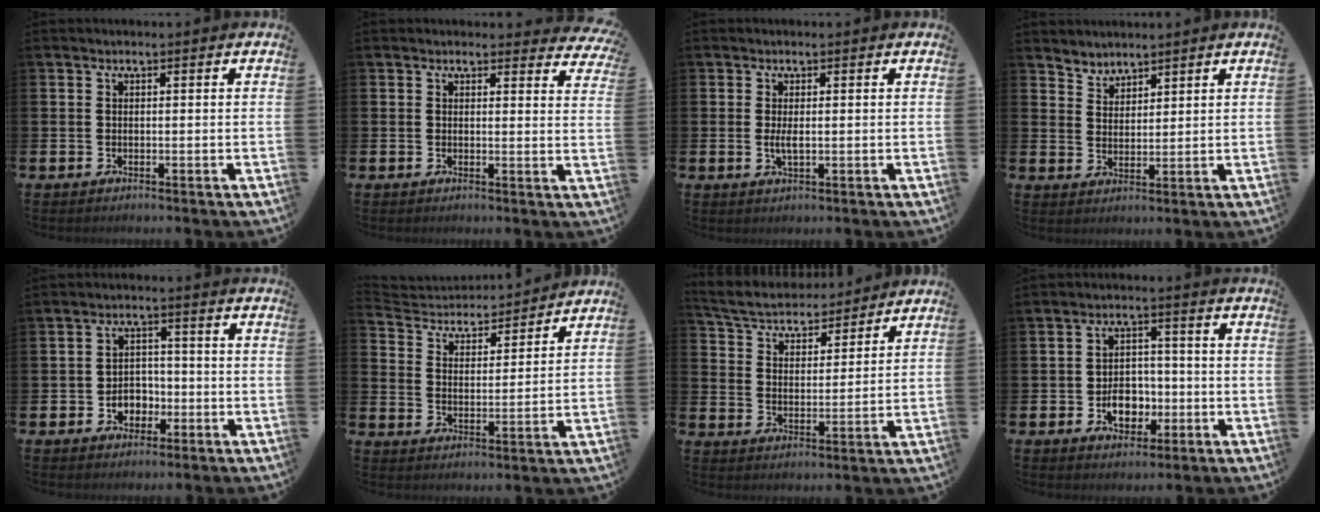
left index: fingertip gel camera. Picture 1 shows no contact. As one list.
[{"total": 2.2, "force": [2.1, 0.7, -0.1], "torque": [0.013, -0.014, 0.033]}, {"total": 2.0, "force": [0.1, 0.7, 1.8], "torque": [-0.026, -0.003, 0.000]}, {"total": 3.3, "force": [3.2, 0.7, -0.6], "torque": [-0.005, -0.012, 0.061]}, {"total": 3.5, "force": [-1.5, 2.8, 1.4], "torque": [-0.024, 0.001, -0.035]}, {"total": 4.3, "force": [4.1, 1.3, 0.4], "torque": [-0.037, -0.038, 0.064]}, {"total": 5.1, "force": [4.9, 1.2, 0.6], "torque": [-0.043, -0.036, 0.081]}, {"total": 5.0, "force": [-1.6, 3.7, 2.9], "torque": [-0.040, 0.003, -0.034]}]